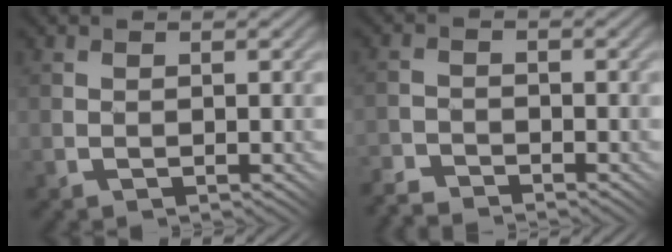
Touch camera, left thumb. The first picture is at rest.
{"total": 3.7, "force": [-3.6, 0.8, 0.4], "torque": [-0.007, 0.000, -0.074]}